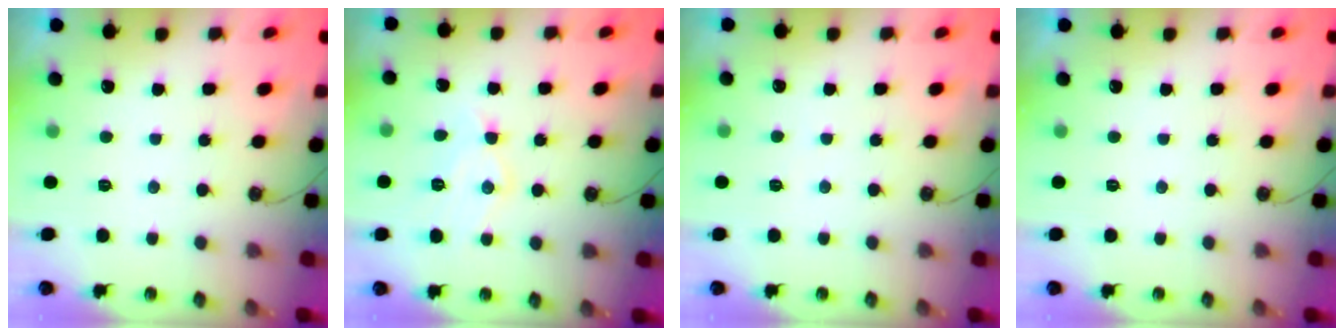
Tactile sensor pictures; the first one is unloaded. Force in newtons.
{"total": 10.7, "press": 10.7, "slide": 0.7}
{"total": 2.4, "press": 2.4, "slide": 0.4}
{"total": 0.0}